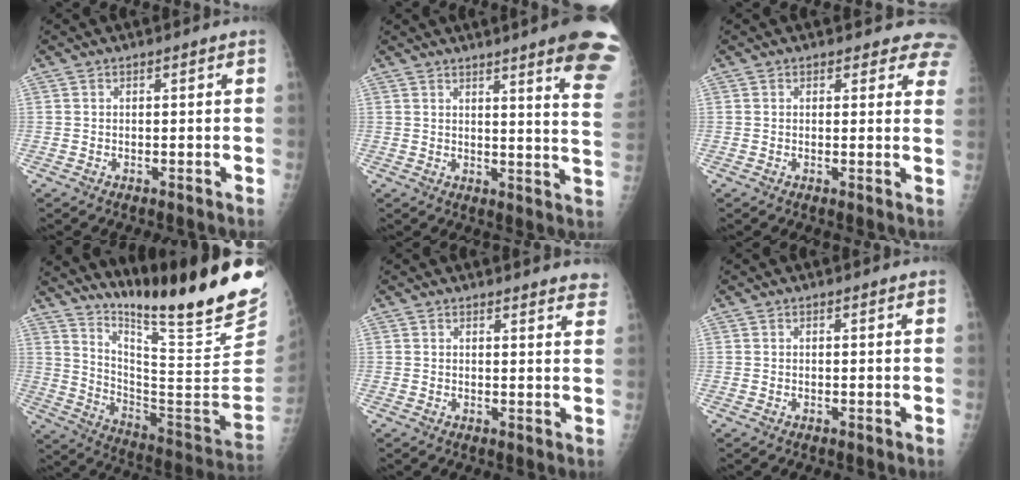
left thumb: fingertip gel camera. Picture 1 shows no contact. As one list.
[{"total": 15.2, "force": [10.2, 1.0, 11.2], "torque": [-0.114, -0.060, 0.105]}, {"total": 6.5, "force": [5.8, 2.9, 0.6], "torque": [0.047, -0.020, 0.035]}, {"total": 27.1, "force": [21.8, 1.8, 16.0], "torque": [-0.226, -0.158, 0.327]}, {"total": 5.9, "force": [5.6, 1.2, 1.4], "torque": [0.009, -0.026, 0.043]}, {"total": 0.0}]